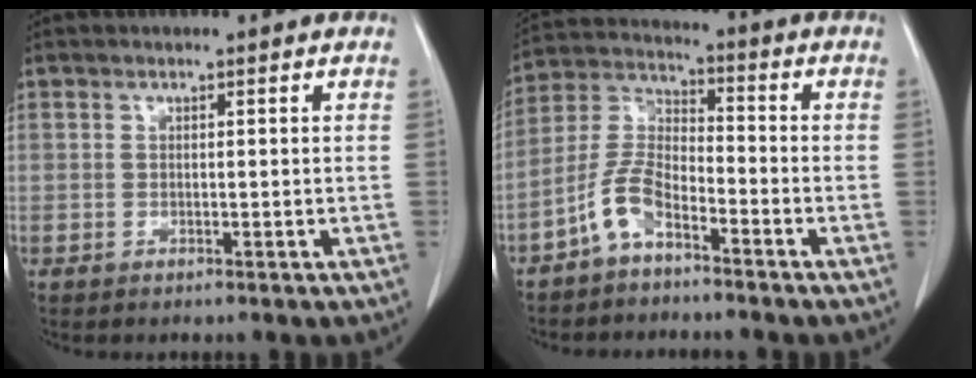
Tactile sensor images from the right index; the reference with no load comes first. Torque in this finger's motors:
{"motor_torque": [0.76, -0.72, 0.19, 0.14]}